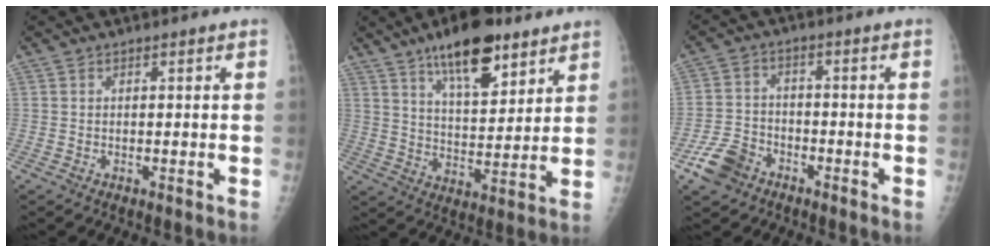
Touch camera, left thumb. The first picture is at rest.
{"total": 15.1, "force": [9.6, 5.8, 10.1], "torque": [-0.125, -0.050, 0.156]}
{"total": 7.3, "force": [-4.5, 4.9, 3.0], "torque": [-0.053, 0.021, -0.085]}